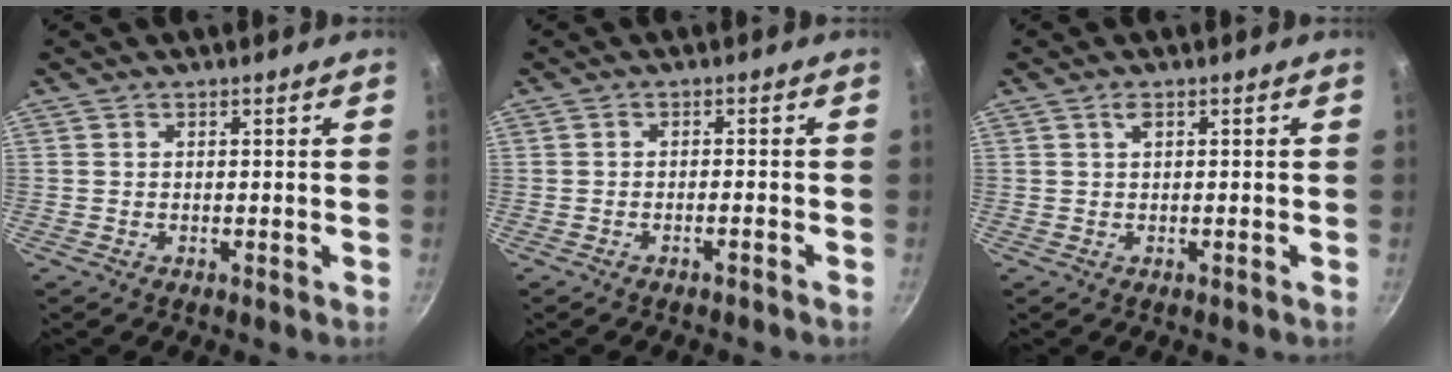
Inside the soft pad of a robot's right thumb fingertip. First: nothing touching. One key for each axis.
{"total": 1.2, "fx": -1.1, "fy": -0.1, "fz": 0.6, "tx": -0.018, "ty": 0.011, "tz": -0.015}
{"total": 0.9, "fx": 0.2, "fy": 0.2, "fz": 0.8, "tx": -0.016, "ty": 0.003, "tz": 0.002}